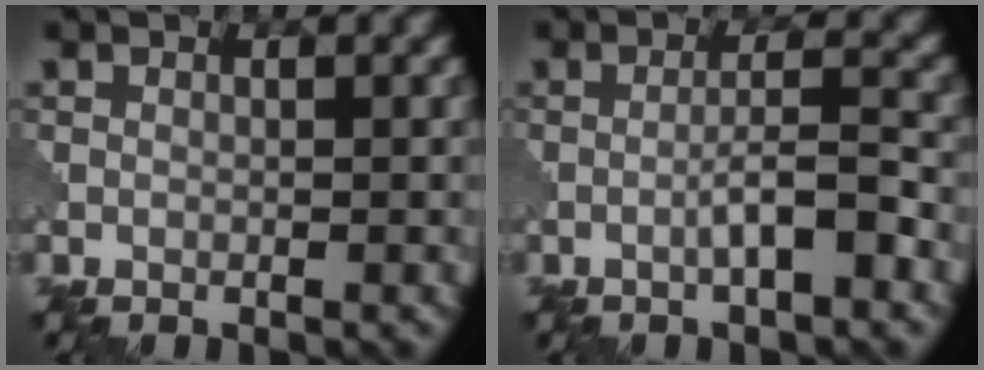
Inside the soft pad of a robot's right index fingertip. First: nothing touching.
{"total": 3.2, "force": [-1.3, 0.3, 2.9], "torque": [-0.049, 0.011, -0.026]}